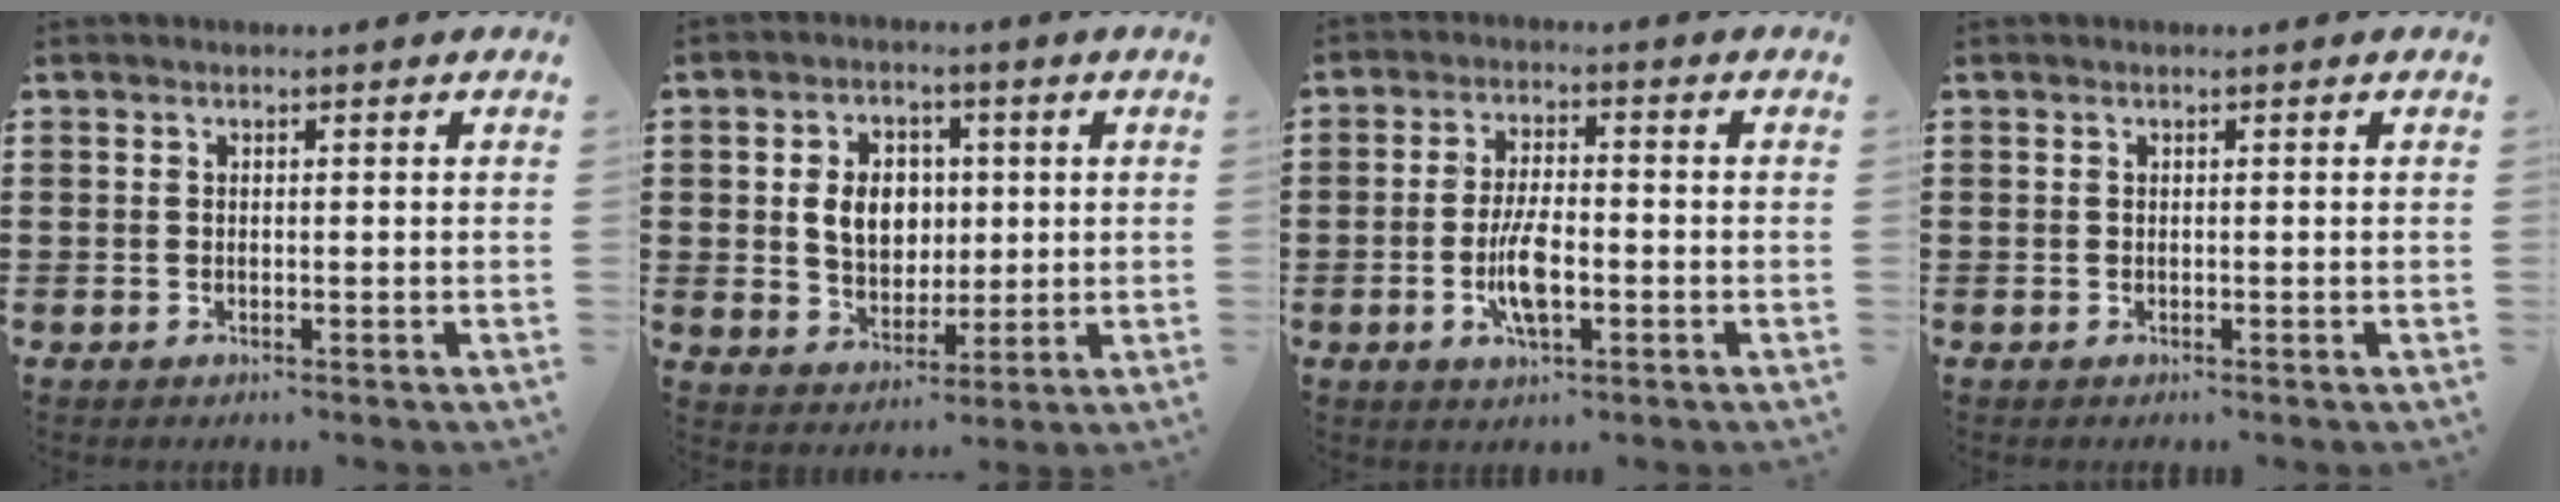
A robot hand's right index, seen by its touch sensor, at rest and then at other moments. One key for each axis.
{"total": 6.8, "fx": 0.7, "fy": 5.4, "fz": 4.2, "tx": -0.081, "ty": 0.011, "tz": 0.009}
{"total": 6.8, "fx": -1.8, "fy": 2.3, "fz": 6.1, "tx": -0.131, "ty": -0.003, "tz": -0.038}
{"total": 0.0}